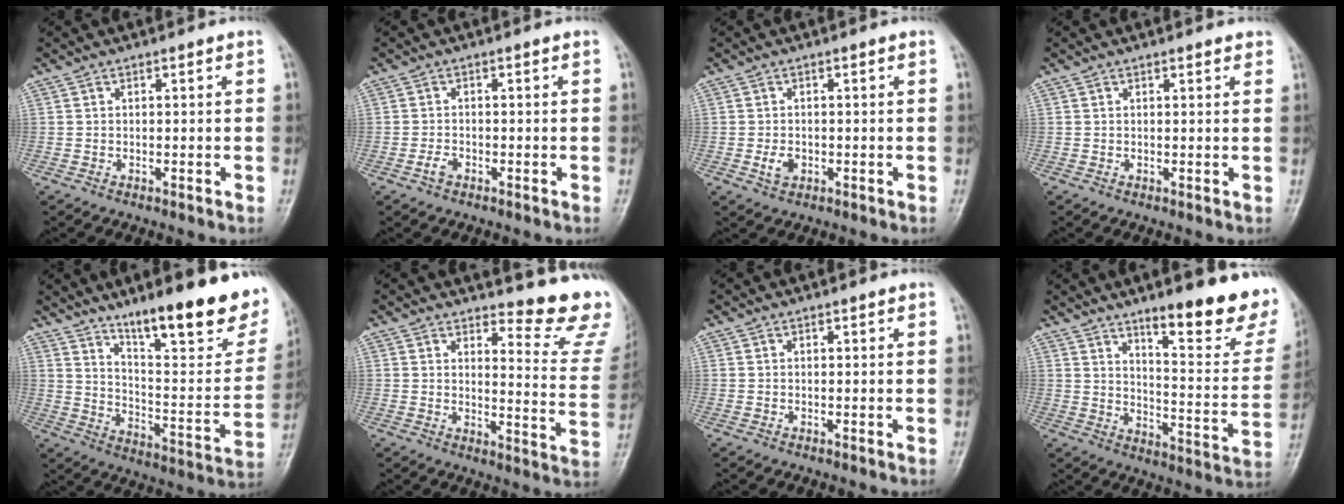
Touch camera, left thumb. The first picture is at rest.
{"total": 1.6, "force": [-0.9, 1.0, 0.9], "torque": [-0.020, 0.005, -0.018]}
{"total": 2.3, "force": [-0.5, 1.7, 1.5], "torque": [-0.024, 0.001, -0.007]}
{"total": 1.6, "force": [1.3, 0.5, 0.8], "torque": [-0.003, -0.001, 0.013]}
{"total": 24.2, "force": [16.1, 5.6, 17.1], "torque": [-0.208, -0.083, 0.248]}
{"total": 13.1, "force": [11.7, 2.4, 5.4], "torque": [-0.037, -0.136, 0.126]}
{"total": 0.0}
{"total": 19.6, "force": [13.1, 4.4, 13.9], "torque": [-0.147, -0.089, 0.189]}